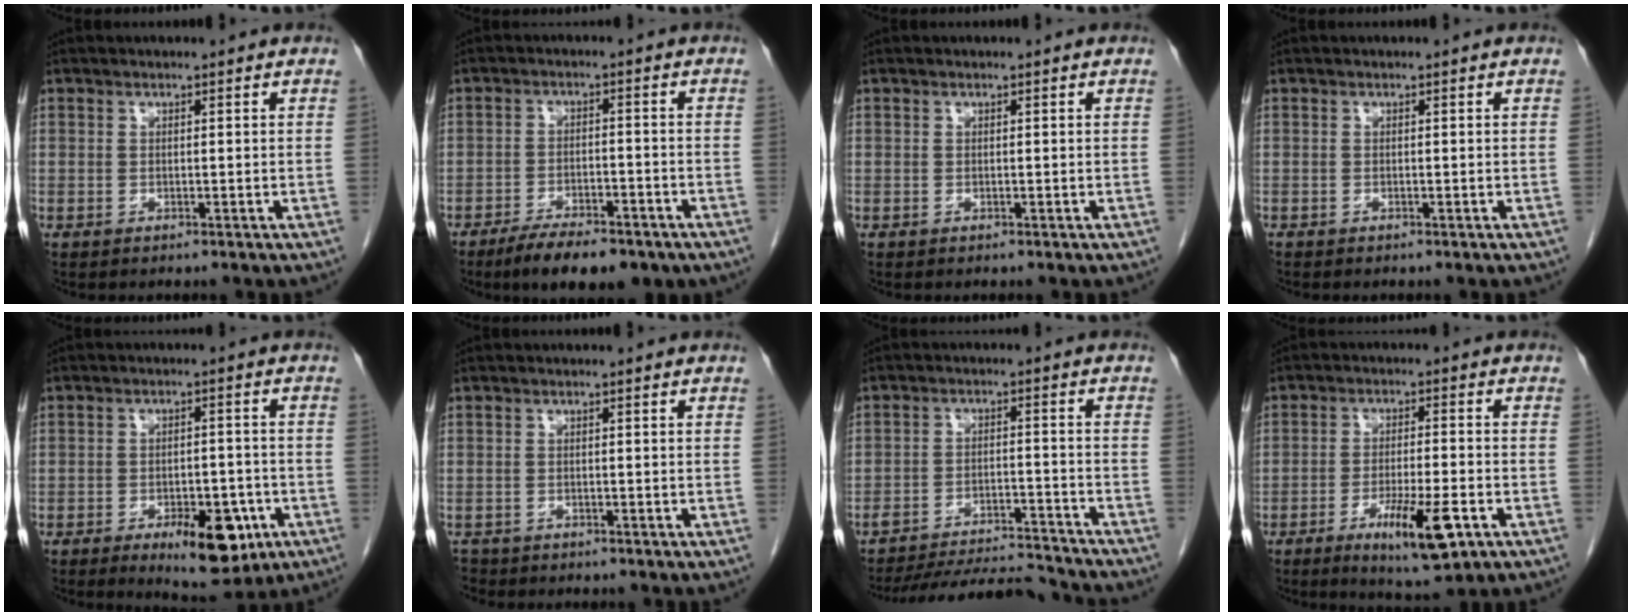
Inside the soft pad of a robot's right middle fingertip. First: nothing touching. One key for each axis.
{"total": 9.8, "fx": -7.1, "fy": 3.2, "fz": 5.9, "tx": -0.085, "ty": -0.007, "tz": -0.108}
{"total": 0.0}
{"total": 0.0}
{"total": 9.8, "fx": -4.7, "fy": 3.9, "fz": 7.7, "tx": -0.101, "ty": -0.004, "tz": -0.057}
{"total": 1.6, "fx": -1.4, "fy": 0.8, "fz": 0.0, "tx": -0.006, "ty": -0.003, "tz": -0.025}
{"total": 13.8, "fx": -13.4, "fy": 1.0, "fz": 3.3, "tx": -0.051, "ty": 0.003, "tz": -0.195}
{"total": 9.4, "fx": -4.3, "fy": 1.3, "fz": 8.2, "tx": -0.137, "ty": -0.018, "tz": -0.064}